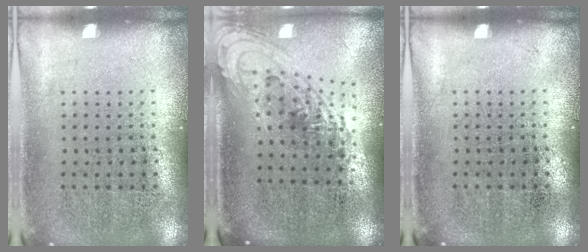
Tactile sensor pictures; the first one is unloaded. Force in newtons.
{"total": 1.5, "press": 1.2, "slide": 1.0}
{"total": 0.0}